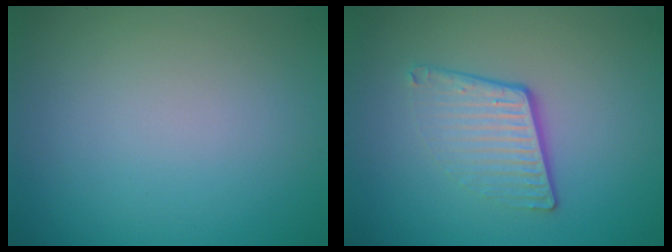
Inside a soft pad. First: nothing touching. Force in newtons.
{"total": 4.0, "press": 2.6, "slide": 3.1}